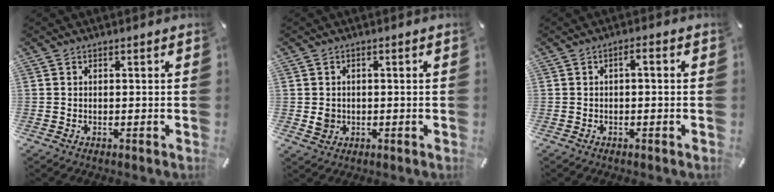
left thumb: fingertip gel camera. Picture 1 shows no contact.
{"total": 2.8, "force": [-0.2, 2.6, 1.0], "torque": [-0.003, -0.003, -0.007]}
{"total": 2.1, "force": [-0.7, 0.6, 1.8], "torque": [-0.033, 0.008, -0.014]}